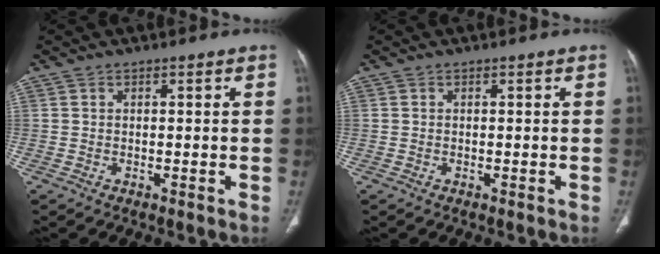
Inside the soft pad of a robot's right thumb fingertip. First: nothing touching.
{"total": 0.0}